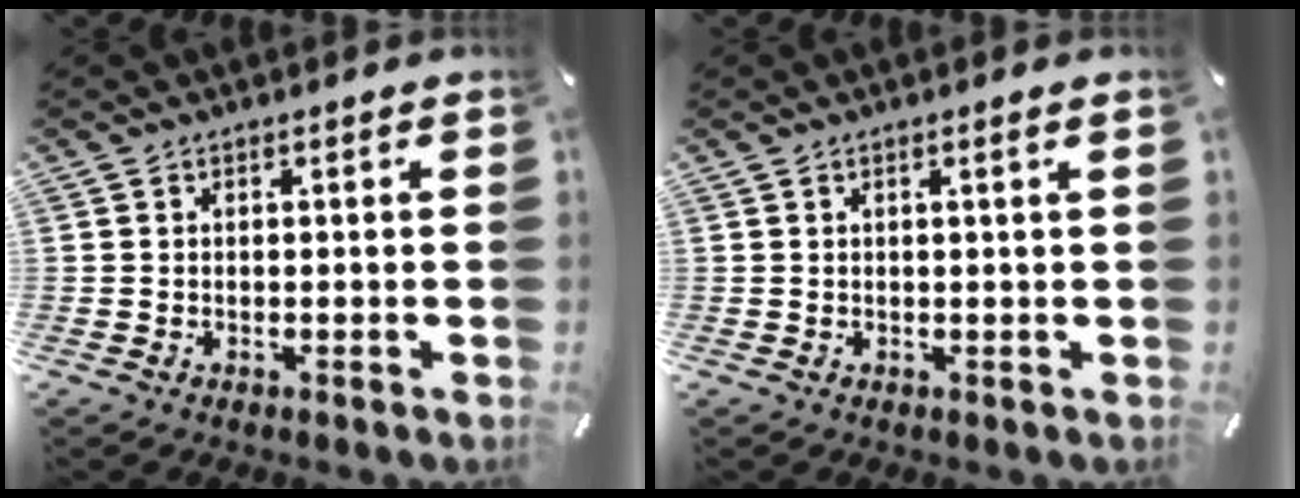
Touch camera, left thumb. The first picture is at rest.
{"total": 1.4, "force": [0.4, -0.2, 1.3], "torque": [-0.024, -0.003, 0.006]}